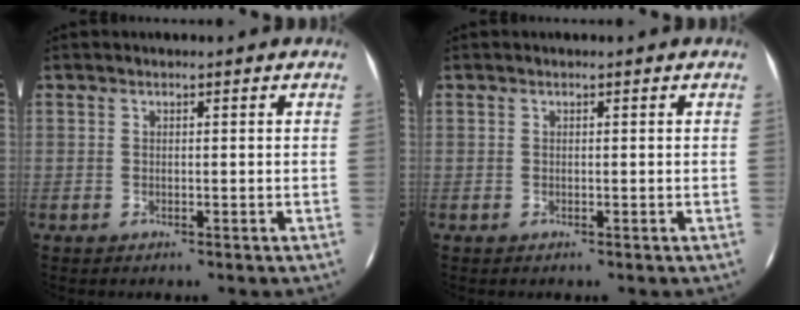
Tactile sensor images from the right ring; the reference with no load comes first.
{"total": 0.0}